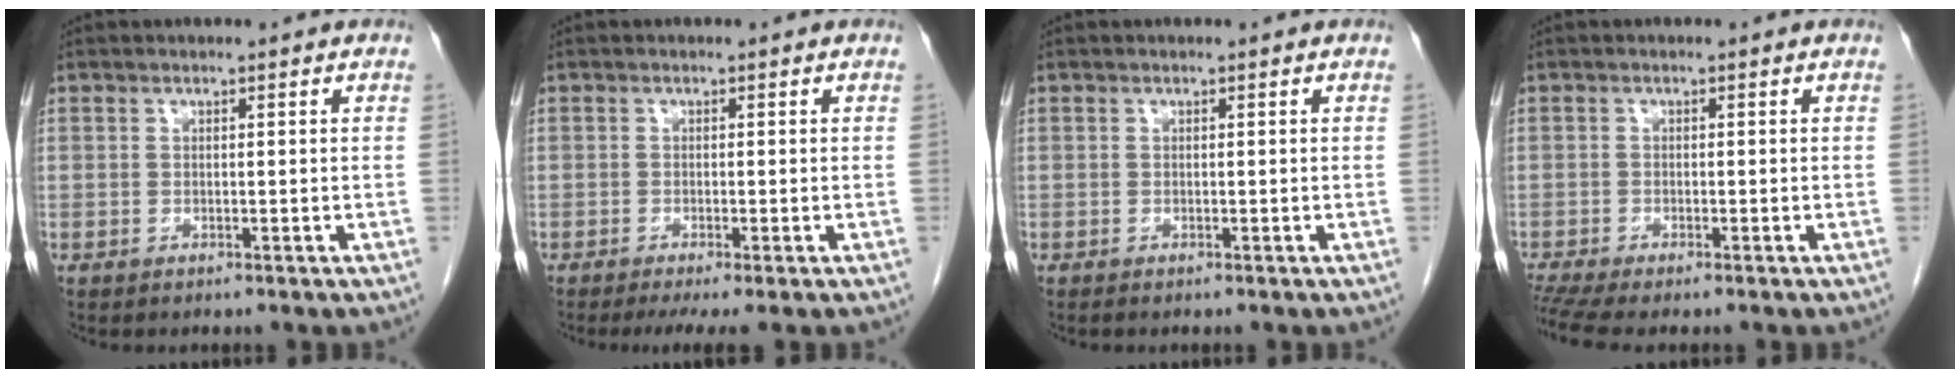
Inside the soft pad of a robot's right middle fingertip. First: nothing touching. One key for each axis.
{"total": 3.7, "fx": -2.5, "fy": 0.2, "fz": 2.7, "tx": -0.040, "ty": -0.011, "tz": -0.039}
{"total": 0.0}
{"total": 3.8, "fx": -3.1, "fy": 0.1, "fz": 2.1, "tx": -0.039, "ty": -0.007, "tz": -0.059}